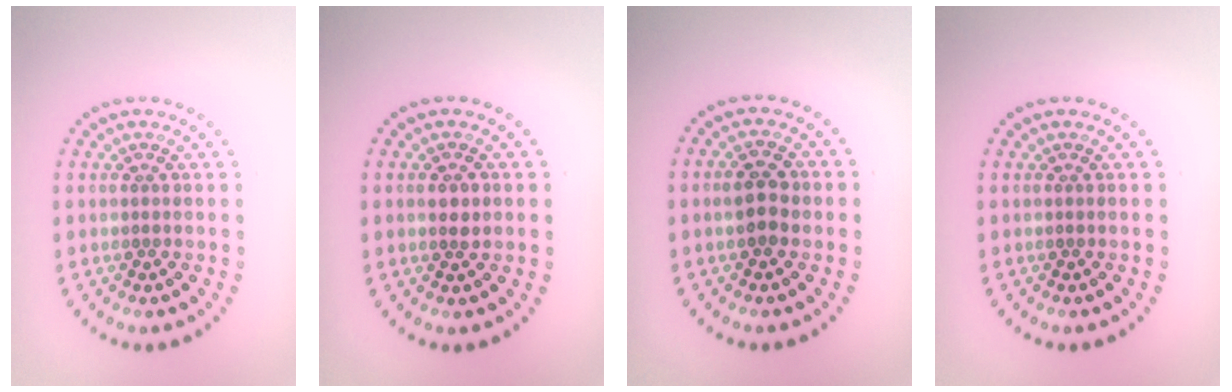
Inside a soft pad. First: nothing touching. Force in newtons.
{"total": 1.3, "press": 1.3, "slide": 0.2}
{"total": 2.6, "press": 2.6, "slide": 0.1}
{"total": 0.0}